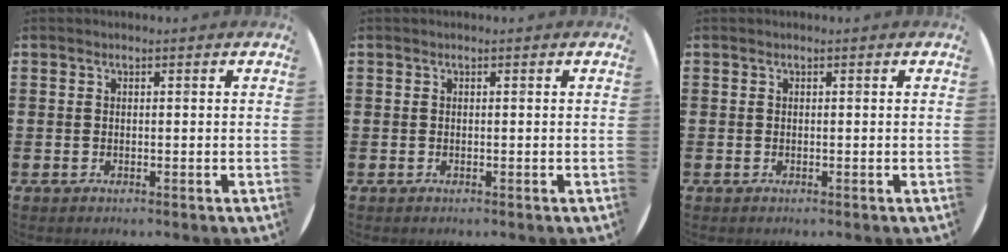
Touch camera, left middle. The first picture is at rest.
{"total": 0.0}
{"total": 0.0}